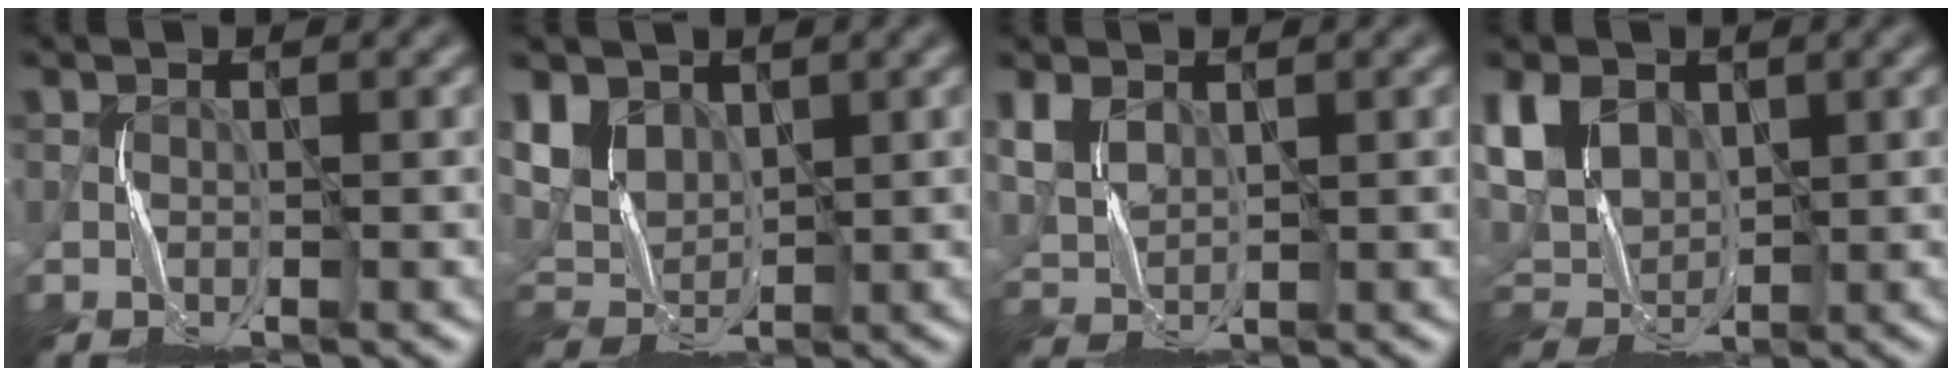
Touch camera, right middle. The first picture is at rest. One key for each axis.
{"total": 5.5, "fx": 2.9, "fy": 3.7, "fz": 2.9, "tx": -0.079, "ty": 0.001, "tz": 0.055}
{"total": 3.8, "fx": 1.8, "fy": 2.3, "fz": 2.4, "tx": -0.069, "ty": 0.001, "tz": 0.038}
{"total": 6.7, "fx": 2.2, "fy": 4.9, "fz": 4.0, "tx": -0.112, "ty": 0.009, "tz": 0.040}